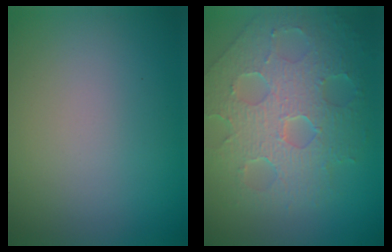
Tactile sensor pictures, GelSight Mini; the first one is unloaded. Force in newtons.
{"total": 8.0, "press": 5.6, "slide": 5.7}